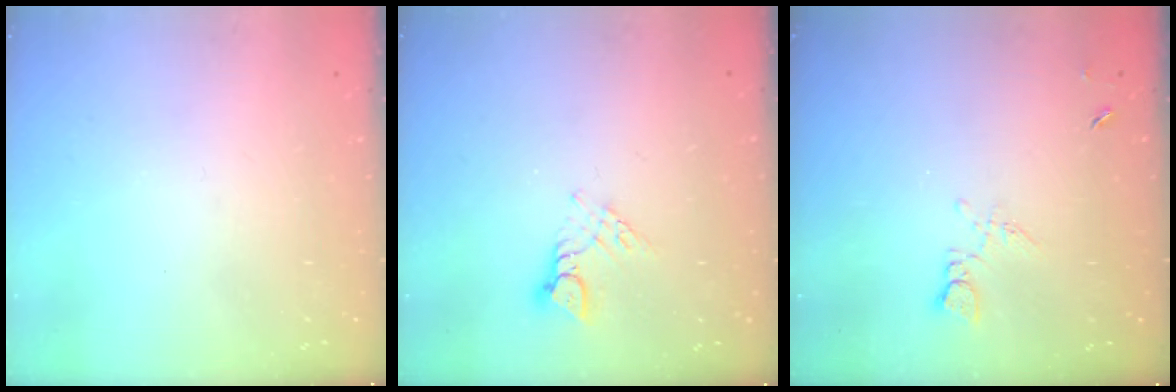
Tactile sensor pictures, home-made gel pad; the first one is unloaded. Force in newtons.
{"total": 6.7, "press": 6.6, "slide": 0.5}
{"total": 5.9, "press": 5.9, "slide": 0.9}